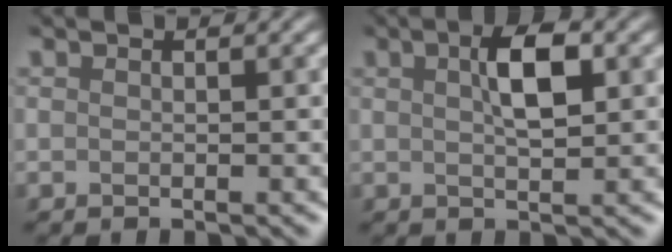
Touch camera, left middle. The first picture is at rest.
{"total": 2.4, "force": [0.9, 0.2, 2.2], "torque": [-0.046, 0.015, 0.020]}